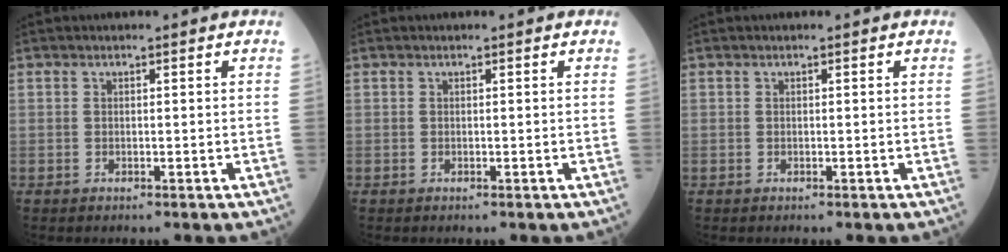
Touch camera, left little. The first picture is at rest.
{"total": 0.0}
{"total": 0.0}